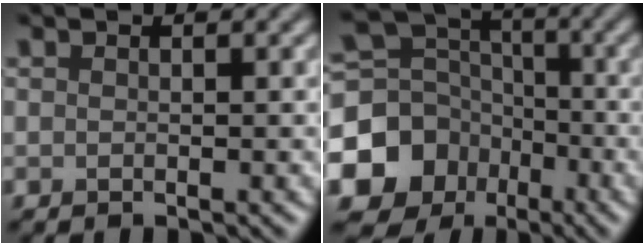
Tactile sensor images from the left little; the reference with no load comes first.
{"total": 13.6, "force": [-5.5, 11.7, 3.9], "torque": [-0.121, -0.027, -0.113]}